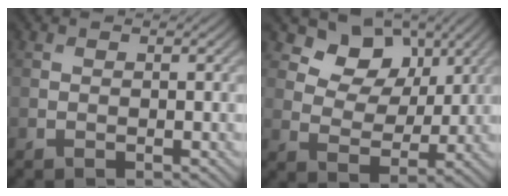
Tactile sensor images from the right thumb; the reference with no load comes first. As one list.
[{"total": 8.2, "force": [4.8, 5.4, 3.9], "torque": [-0.066, -0.009, 0.080]}]